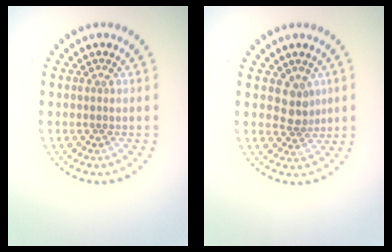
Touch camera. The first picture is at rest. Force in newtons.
{"total": 2.2, "press": 1.7, "slide": 1.5}